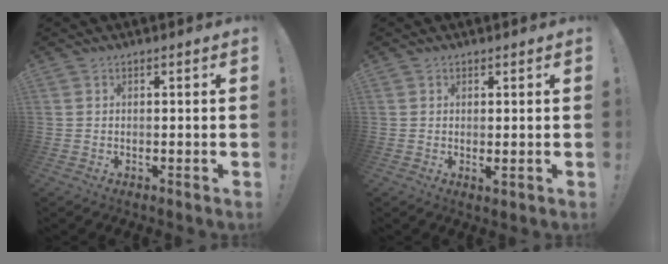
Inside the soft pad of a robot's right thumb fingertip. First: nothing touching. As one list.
[{"total": 1.1, "force": [0.5, 0.5, 0.9], "torque": [-0.012, -0.003, 0.010]}]